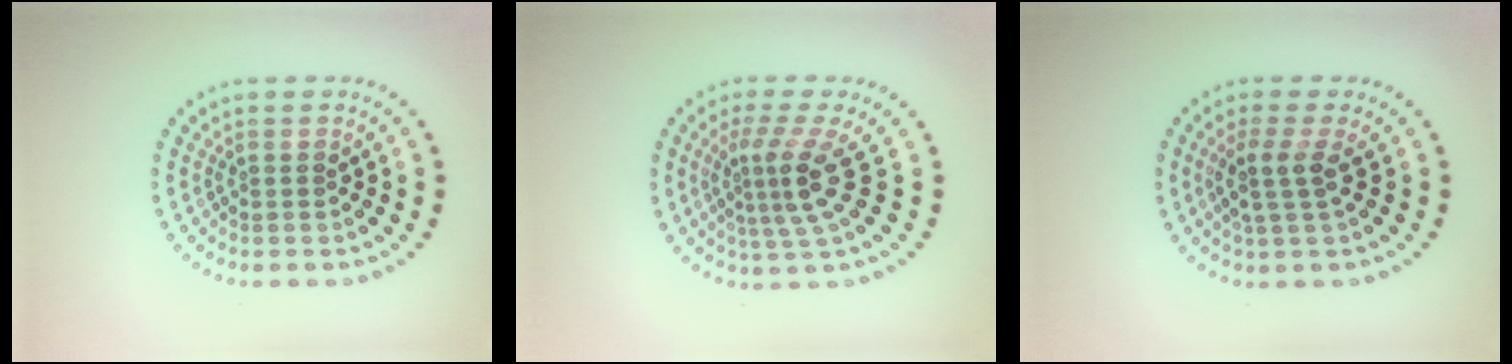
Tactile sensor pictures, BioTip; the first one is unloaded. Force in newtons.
{"total": 3.8, "press": 2.6, "slide": 2.8}
{"total": 2.5, "press": 2.0, "slide": 1.6}